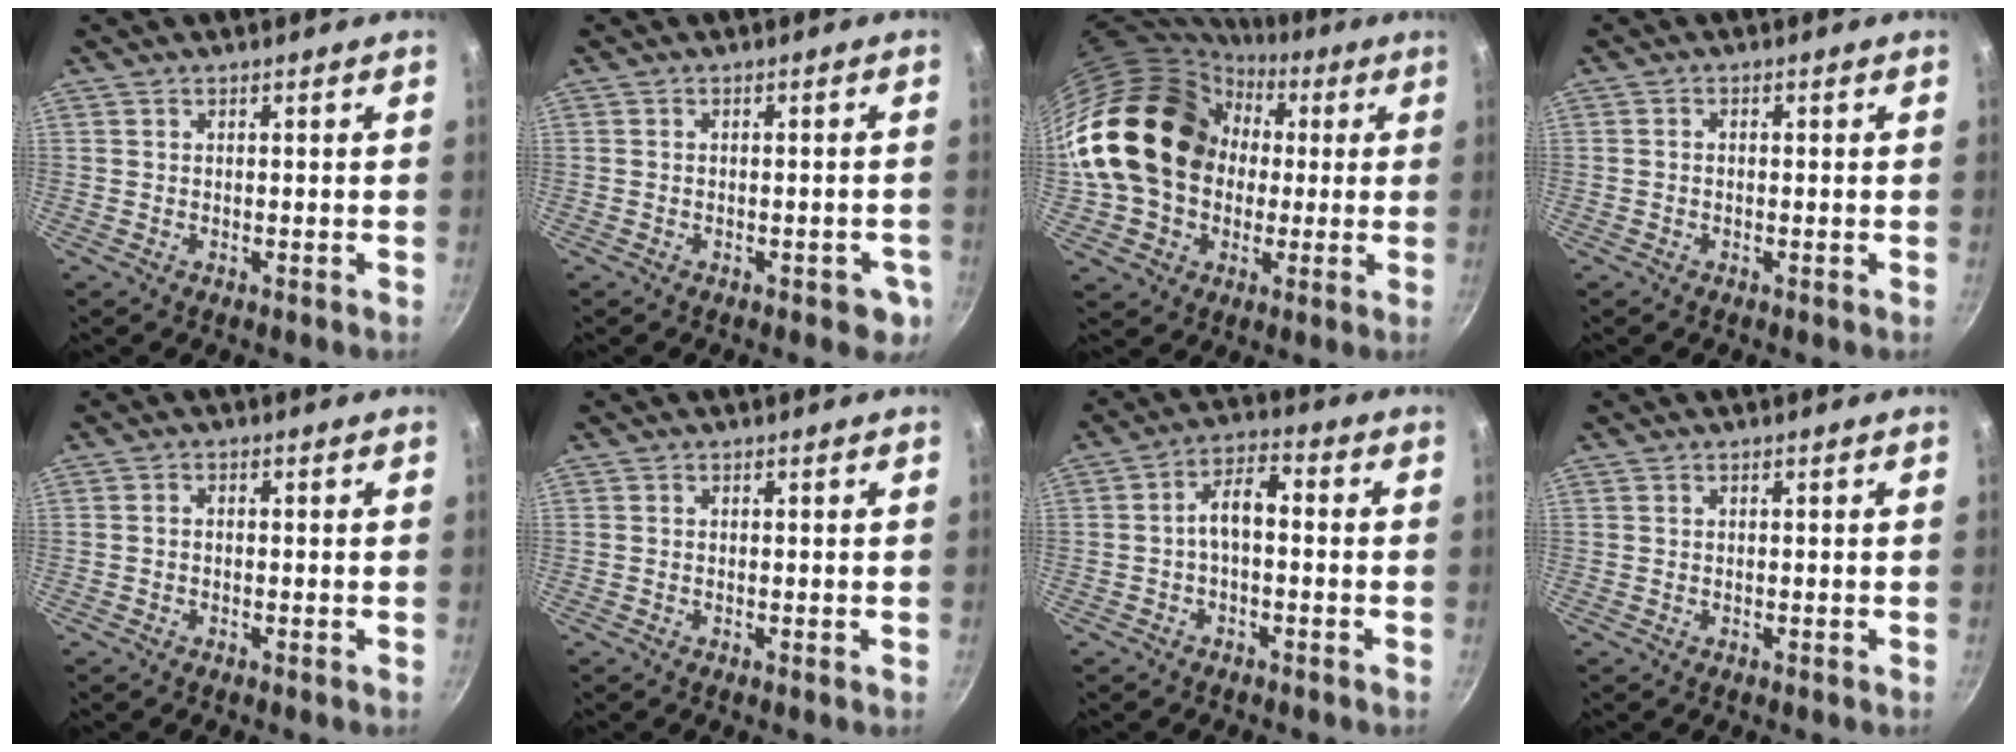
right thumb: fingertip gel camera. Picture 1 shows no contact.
{"total": 4.3, "force": [-1.7, 2.3, 3.2], "torque": [-0.018, 0.017, -0.011]}
{"total": 22.5, "force": [2.1, 18.2, 13.0], "torque": [-0.220, 0.051, 0.040]}
{"total": 0.9, "force": [-0.3, 0.6, 0.5], "torque": [-0.012, 0.006, -0.007]}
{"total": 1.1, "force": [-0.4, 0.7, 0.7], "torque": [-0.015, 0.007, -0.009]}
{"total": 0.0}
{"total": 5.8, "force": [-1.0, 3.0, 4.9], "torque": [-0.079, 0.034, -0.023]}
{"total": 0.0}